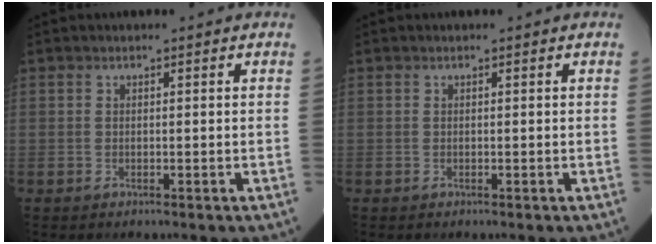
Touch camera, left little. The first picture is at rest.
{"total": 0.0}